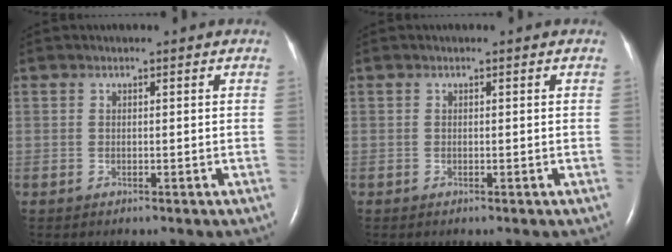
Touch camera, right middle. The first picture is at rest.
{"total": 0.0}